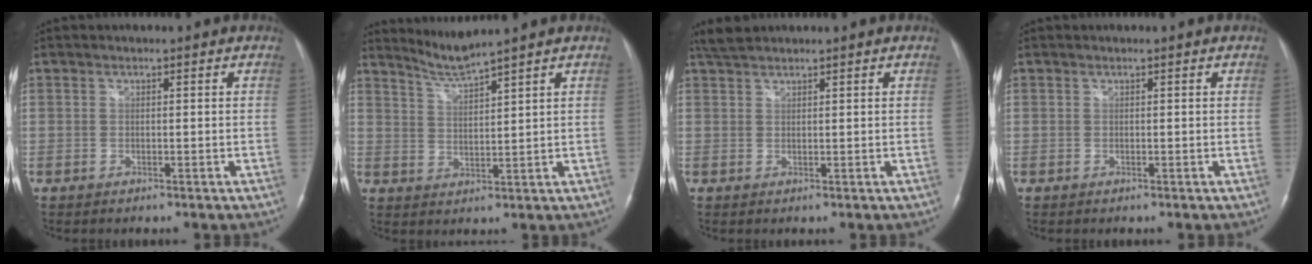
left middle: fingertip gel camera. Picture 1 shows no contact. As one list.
[{"total": 4.2, "force": [3.8, -1.7, 0.7], "torque": [-0.023, -0.018, 0.083]}, {"total": 2.6, "force": [2.4, 0.4, 0.8], "torque": [-0.022, 0.014, 0.050]}, {"total": 0.0}]